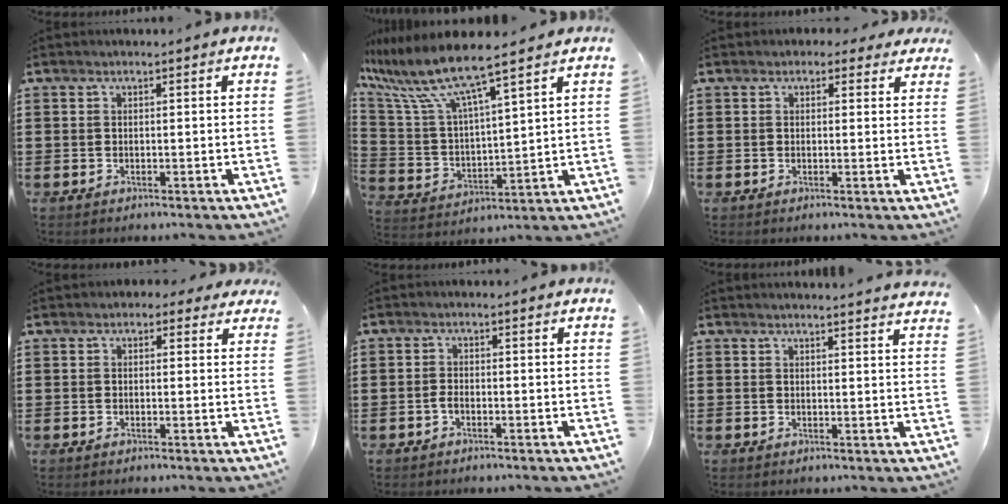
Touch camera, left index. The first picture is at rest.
{"total": 9.3, "force": [7.6, 0.6, 5.4], "torque": [-0.145, -0.047, 0.125]}
{"total": 1.8, "force": [1.3, 1.2, 0.5], "torque": [0.000, 0.003, 0.019]}
{"total": 1.6, "force": [0.9, 1.2, 0.5], "torque": [0.000, 0.003, 0.012]}
{"total": 1.4, "force": [-0.7, 0.5, 1.0], "torque": [-0.022, 0.000, -0.013]}
{"total": 2.2, "force": [2.2, -0.5, 0.3], "torque": [-0.010, -0.008, 0.041]}